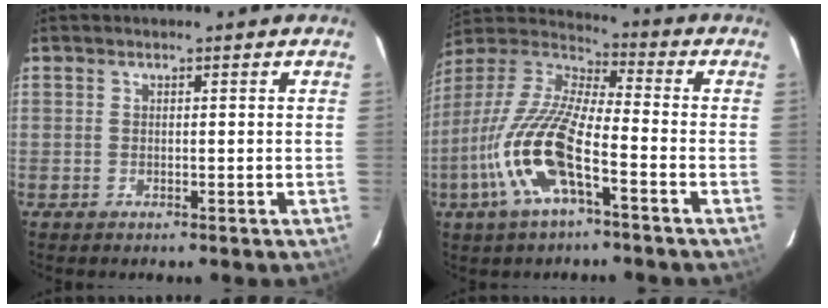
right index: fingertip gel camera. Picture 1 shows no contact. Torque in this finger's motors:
{"motor_torque": [1.88, -0.26, 1.05, 0.21]}